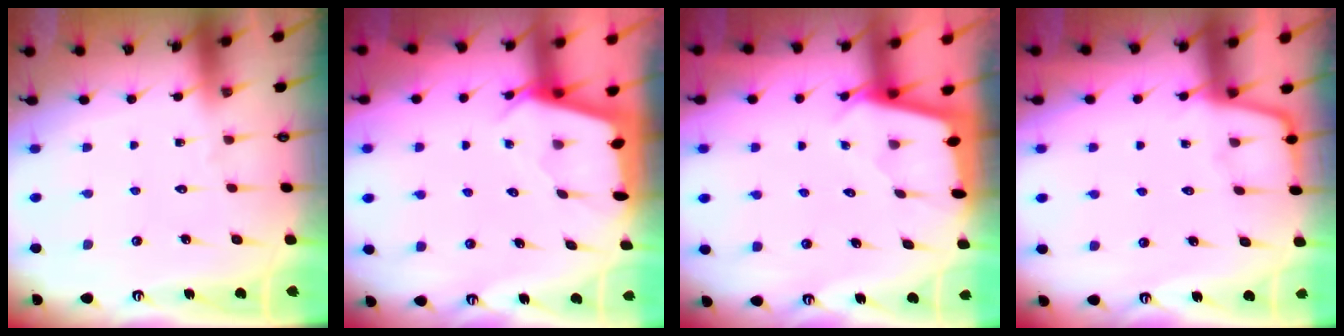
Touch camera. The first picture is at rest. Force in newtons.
{"total": 2.6, "press": 2.6, "slide": 0.3}
{"total": 1.7, "press": 1.7, "slide": 0.0}
{"total": 3.4, "press": 3.4, "slide": 0.6}